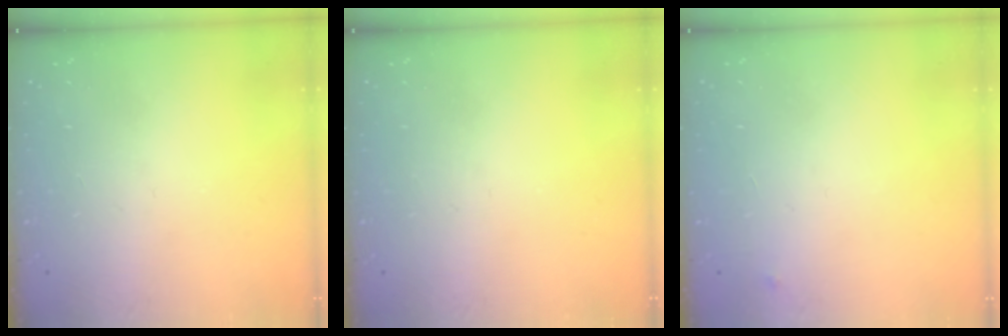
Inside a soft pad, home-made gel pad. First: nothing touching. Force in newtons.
{"total": 0.0}
{"total": 2.5, "press": 2.4, "slide": 0.4}